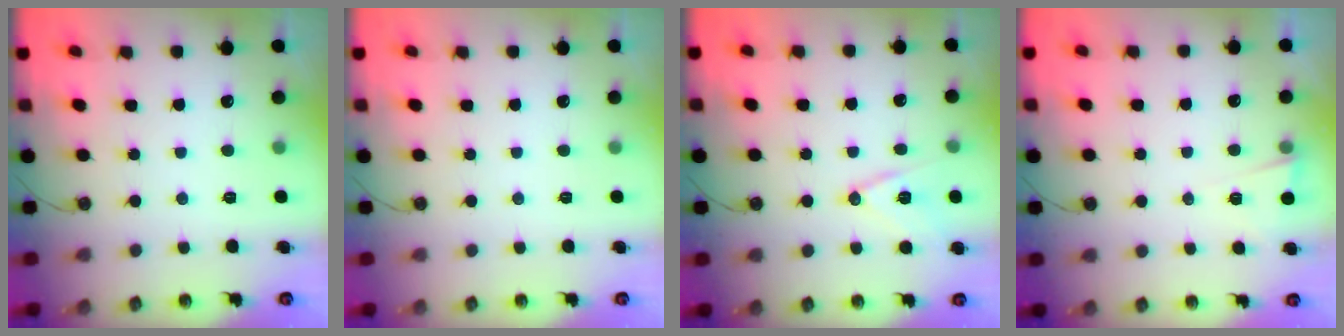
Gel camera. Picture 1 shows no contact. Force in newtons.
{"total": 0.0}
{"total": 11.8, "press": 11.3, "slide": 3.2}
{"total": 2.9, "press": 2.7, "slide": 1.1}